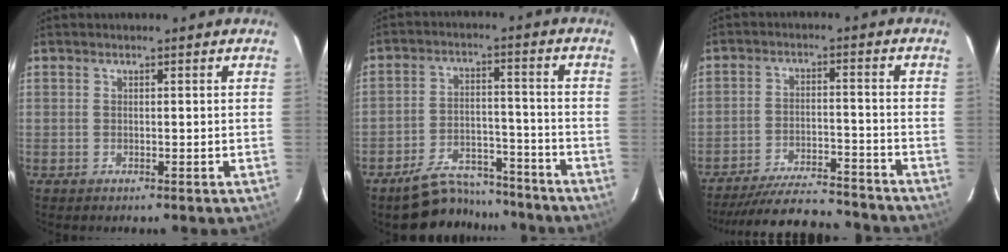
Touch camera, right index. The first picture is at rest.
{"total": 9.3, "force": [-8.4, 3.6, 1.7], "torque": [-0.019, 0.025, -0.135]}
{"total": 14.7, "force": [-13.9, 2.2, 4.2], "torque": [-0.075, -0.004, -0.204]}